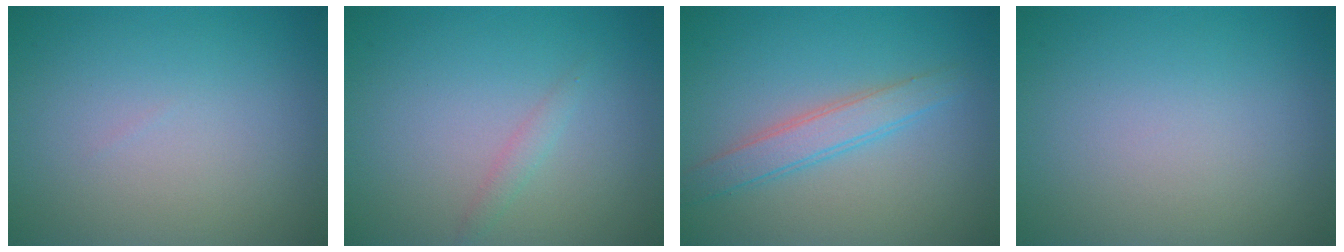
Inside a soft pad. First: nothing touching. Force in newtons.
{"total": 0.9, "press": 0.9, "slide": 0.0}
{"total": 2.7, "press": 2.7, "slide": 0.1}
{"total": 0.0}